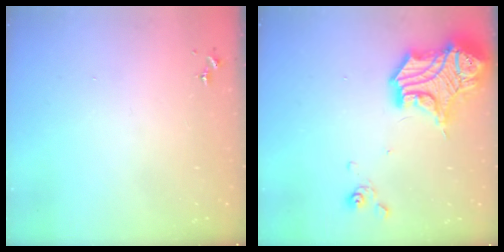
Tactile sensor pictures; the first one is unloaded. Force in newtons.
{"total": 22.3, "press": 22.2, "slide": 2.3}